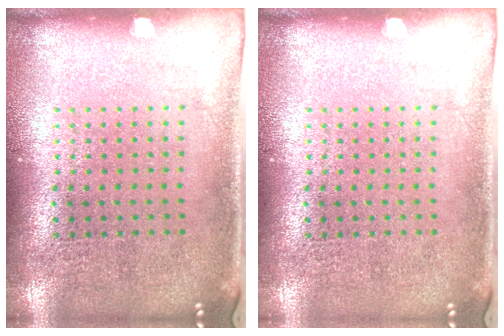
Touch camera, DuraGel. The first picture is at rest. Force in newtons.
{"total": 0.0}